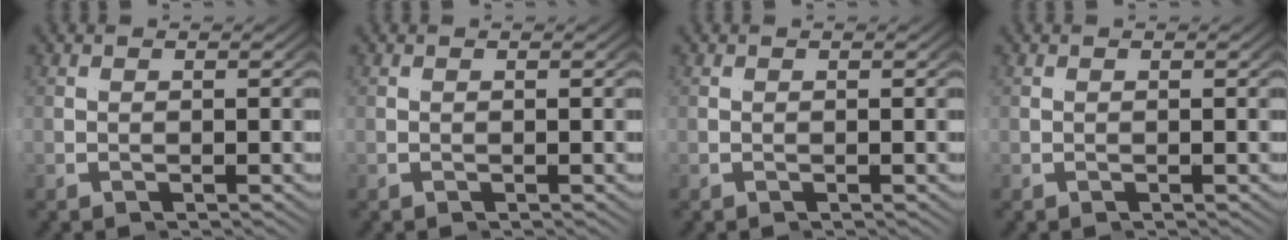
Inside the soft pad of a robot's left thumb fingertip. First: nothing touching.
{"total": 0.0}
{"total": 0.0}
{"total": 0.0}